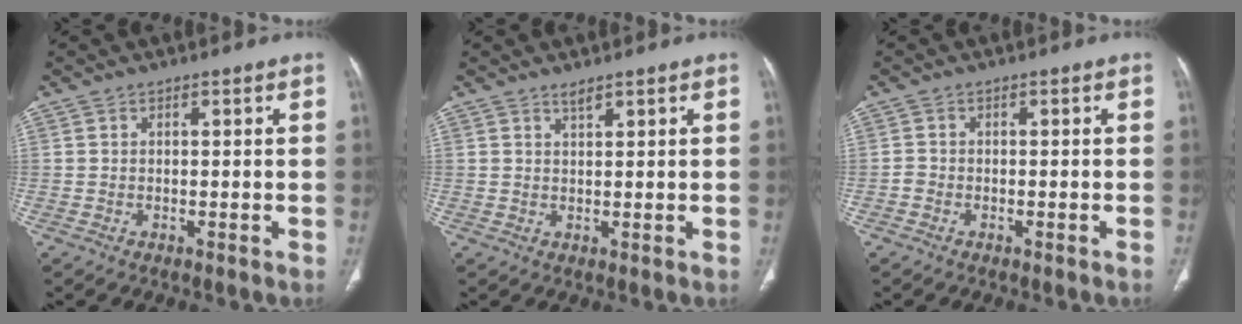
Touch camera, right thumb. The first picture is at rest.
{"total": 1.3, "force": [1.2, 0.1, 0.5], "torque": [-0.006, -0.010, 0.022]}
{"total": 1.1, "force": [-0.7, 0.6, 0.4], "torque": [-0.006, 0.007, -0.019]}